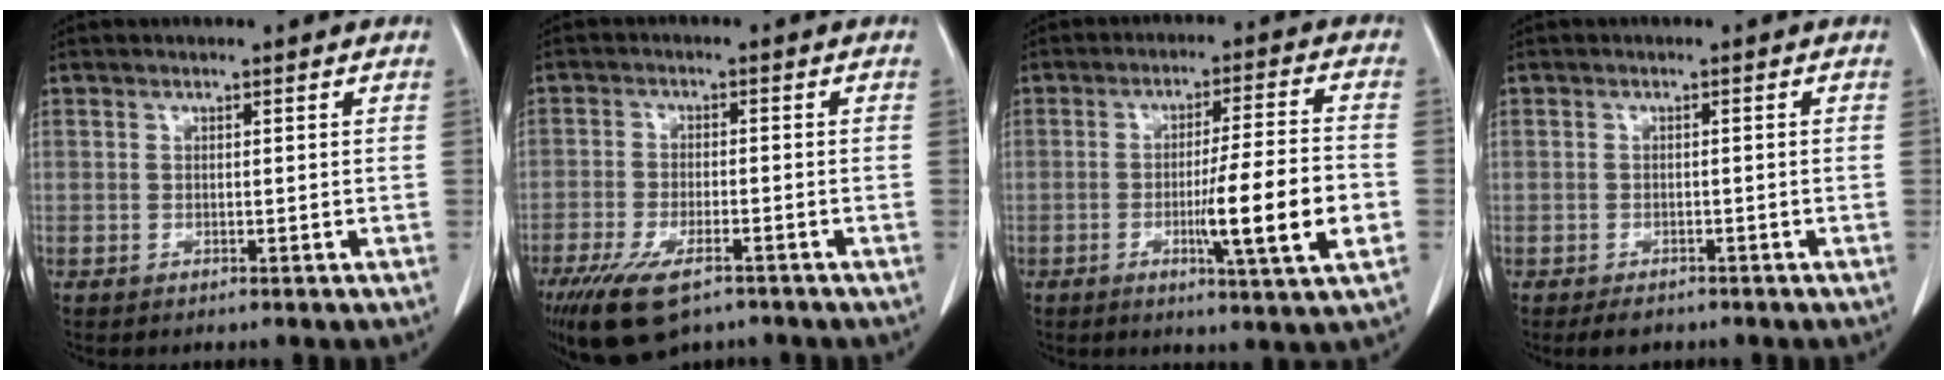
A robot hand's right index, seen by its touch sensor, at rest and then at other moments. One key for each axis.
{"total": 10.1, "fx": -6.8, "fy": 3.5, "fz": 6.6, "tx": -0.119, "ty": -0.018, "tz": -0.113}
{"total": 11.6, "fx": -3.0, "fy": -0.4, "fz": 11.2, "tx": -0.174, "ty": -0.013, "tz": -0.052}
{"total": 2.4, "fx": -1.8, "fy": 1.4, "fz": 0.8, "tx": -0.011, "ty": 0.000, "tz": -0.021}